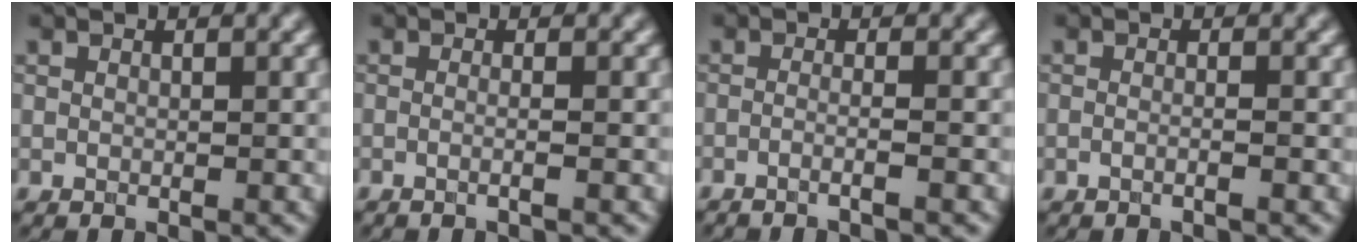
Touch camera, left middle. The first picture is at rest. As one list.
[{"total": 2.1, "force": [-0.1, 1.0, 1.9], "torque": [-0.001, -0.008, -0.030]}, {"total": 2.1, "force": [-1.0, 0.5, 1.8], "torque": [-0.018, -0.004, -0.031]}, {"total": 1.3, "force": [-0.4, 0.4, 1.1], "torque": [-0.004, -0.008, -0.021]}]